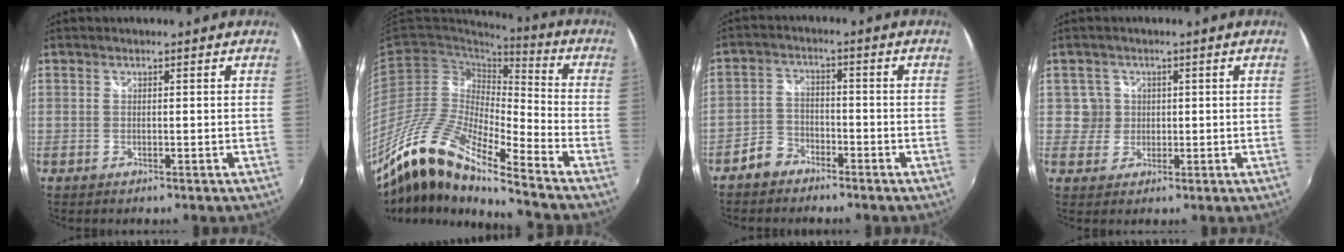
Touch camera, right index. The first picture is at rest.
{"total": 16.4, "force": [-12.4, 2.4, 10.4], "torque": [-0.188, -0.015, -0.250]}
{"total": 4.8, "force": [-3.7, 2.9, 1.0], "torque": [-0.029, 0.015, -0.068]}
{"total": 3.7, "force": [0.7, 3.6, -0.1], "torque": [0.018, 0.016, 0.010]}